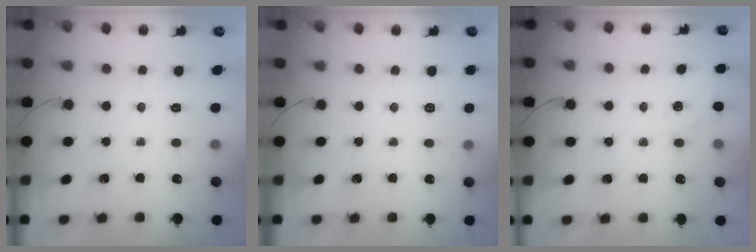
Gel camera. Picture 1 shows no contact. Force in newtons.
{"total": 1.6, "press": 0.2, "slide": 1.6}
{"total": 1.5, "press": 1.1, "slide": 1.1}